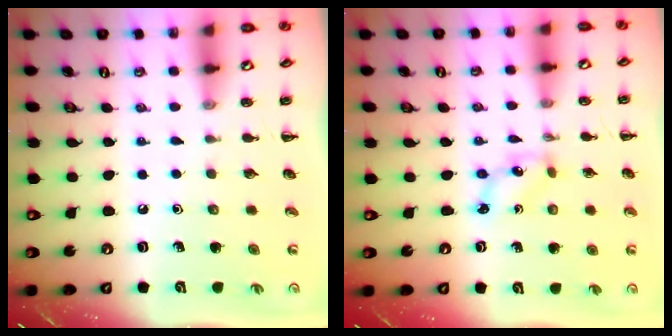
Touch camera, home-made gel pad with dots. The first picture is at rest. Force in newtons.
{"total": 2.1, "press": 2.0, "slide": 0.4}